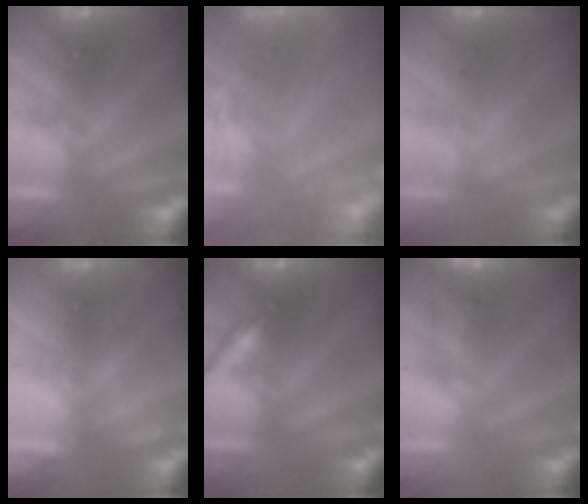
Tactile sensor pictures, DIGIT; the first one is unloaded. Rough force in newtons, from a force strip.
{"total": 7.2}
{"total": 2.4}
{"total": 2.2}
{"total": 2.1}
{"total": 4.8}